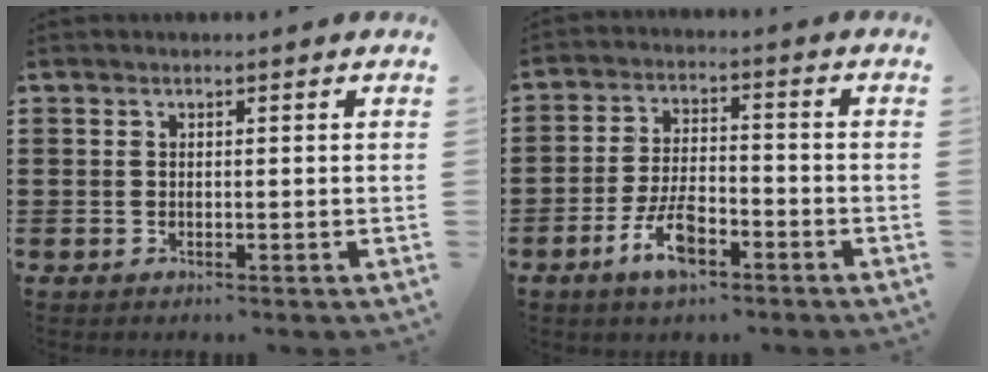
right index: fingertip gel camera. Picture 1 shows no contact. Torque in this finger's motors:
{"motor_torque": [2.14, 0.00, 0.64, 0.16]}